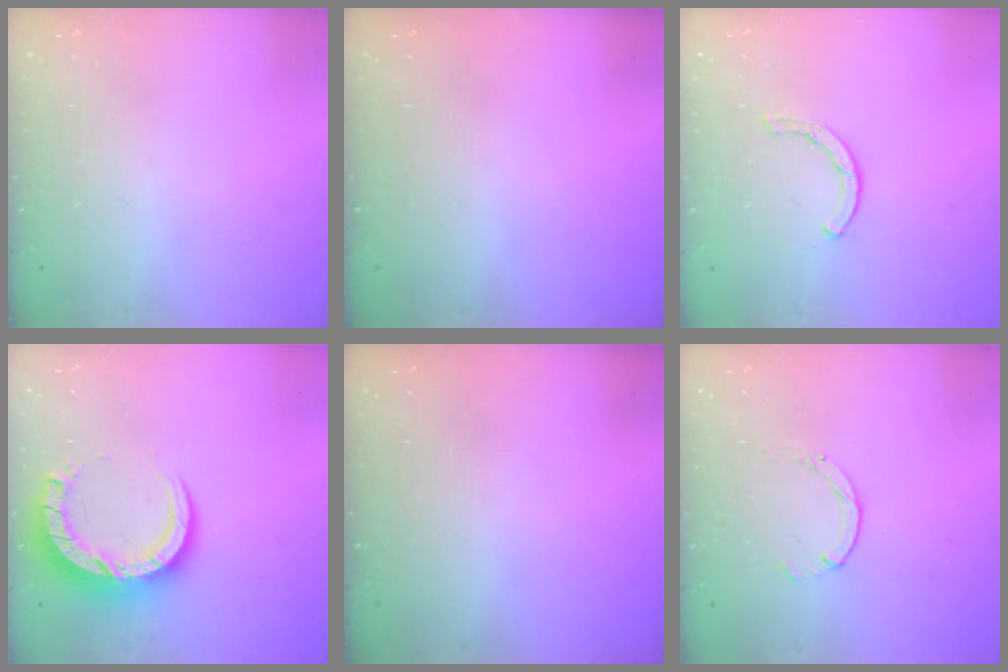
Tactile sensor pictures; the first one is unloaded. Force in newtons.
{"total": 0.0}
{"total": 1.7, "press": 1.6, "slide": 0.3}
{"total": 13.0, "press": 13.0, "slide": 1.0}
{"total": 0.0}
{"total": 0.0}